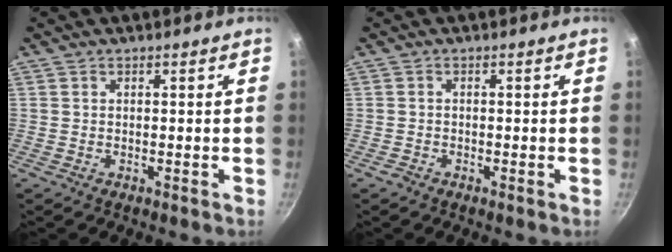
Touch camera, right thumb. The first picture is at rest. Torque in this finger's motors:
{"motor_torque": [0.39, -0.03, 0.11, -0.45, 0.02]}